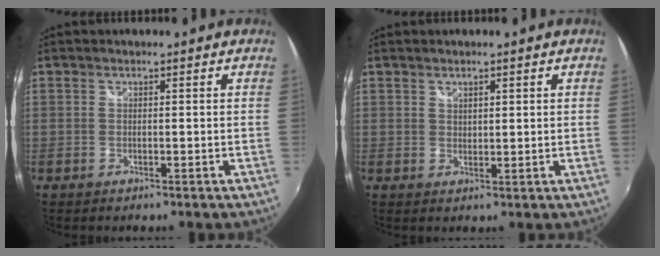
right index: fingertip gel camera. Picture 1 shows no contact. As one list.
[{"total": 1.5, "force": [1.1, 0.8, 0.6], "torque": [-0.006, 0.001, 0.021]}]